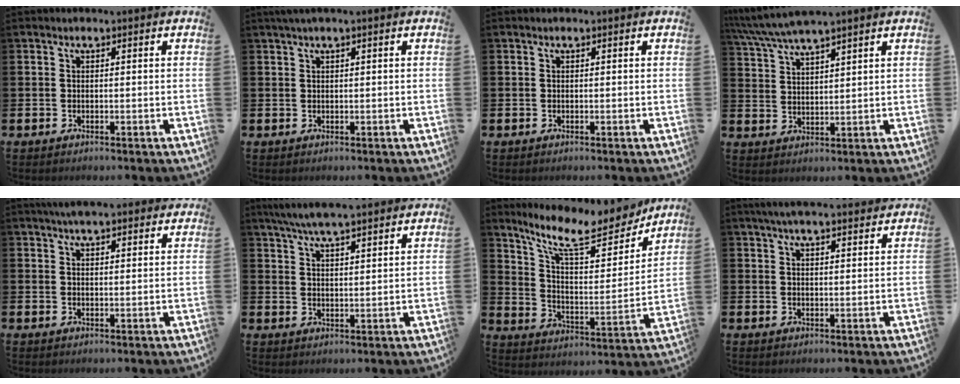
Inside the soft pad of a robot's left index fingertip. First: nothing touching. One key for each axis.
{"total": 1.1, "fx": 0.7, "fy": -0.1, "fz": 0.9, "tx": -0.018, "ty": 0.003, "tz": 0.011}
{"total": 0.0}
{"total": 5.2, "fx": 4.9, "fy": 0.1, "fz": 1.8, "tx": -0.057, "ty": -0.017, "tz": 0.088}
{"total": 4.3, "fx": 4.0, "fy": 0.8, "fz": 1.4, "tx": -0.029, "ty": -0.010, "tz": 0.071}
{"total": 6.4, "fx": 6.1, "fy": 0.4, "fz": 1.9, "tx": -0.054, "ty": -0.023, "tz": 0.111}
{"total": 11.7, "fx": 9.9, "fy": 3.0, "fz": 5.5, "tx": -0.135, "ty": -0.059, "tz": 0.169}
{"total": 4.7, "fx": 4.4, "fy": 0.6, "fz": 1.7, "tx": -0.042, "ty": -0.011, "tz": 0.080}